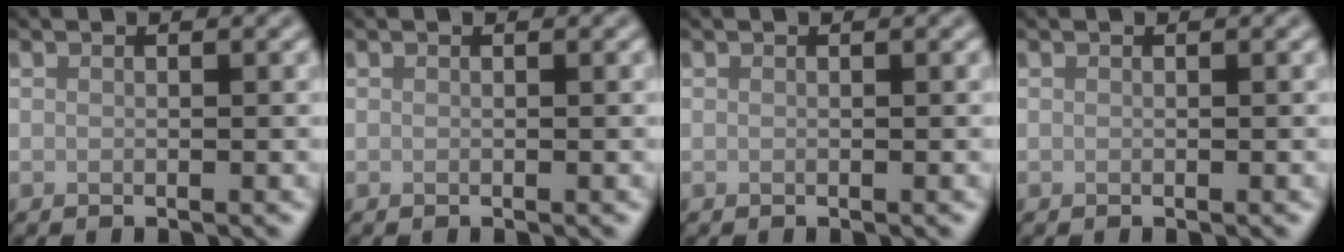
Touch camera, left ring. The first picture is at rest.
{"total": 0.0}
{"total": 0.0}
{"total": 0.0}